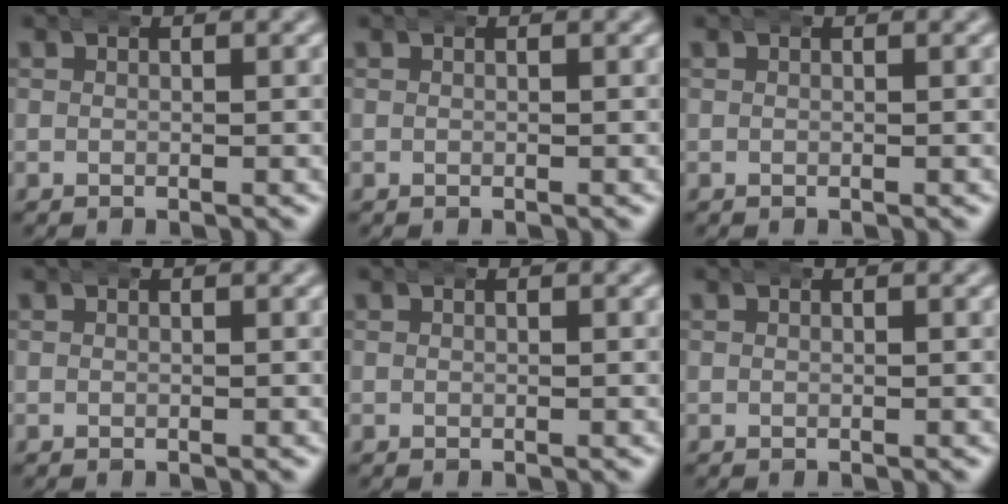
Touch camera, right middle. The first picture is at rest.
{"total": 0.0}
{"total": 0.0}
{"total": 0.0}
{"total": 0.0}
{"total": 0.0}